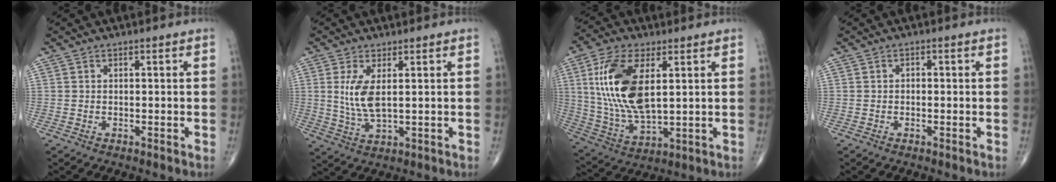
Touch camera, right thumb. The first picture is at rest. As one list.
[{"total": 6.3, "force": [1.3, 2.3, 5.8], "torque": [-0.125, -0.015, 0.033]}, {"total": 16.9, "force": [4.1, 7.8, 14.4], "torque": [-0.291, -0.016, 0.085]}, {"total": 0.7, "force": [0.0, 0.4, 0.5], "torque": [-0.003, 0.002, -0.004]}]